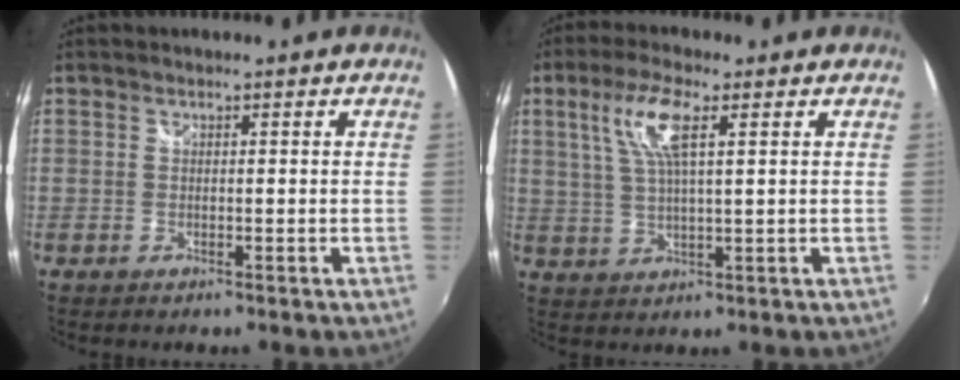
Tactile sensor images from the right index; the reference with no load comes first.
{"total": 8.0, "force": [3.1, 1.8, 7.1], "torque": [-0.143, 0.008, 0.063]}